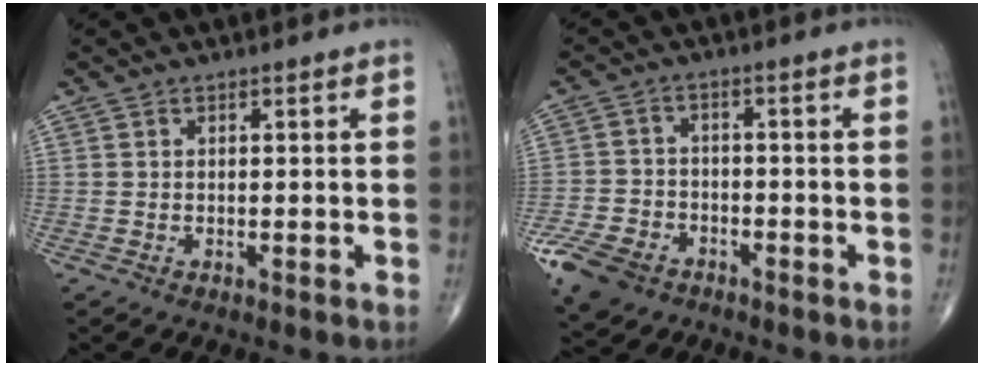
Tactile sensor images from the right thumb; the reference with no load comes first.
{"total": 11.8, "force": [-7.0, 7.9, 5.4], "torque": [-0.106, 0.022, -0.126]}